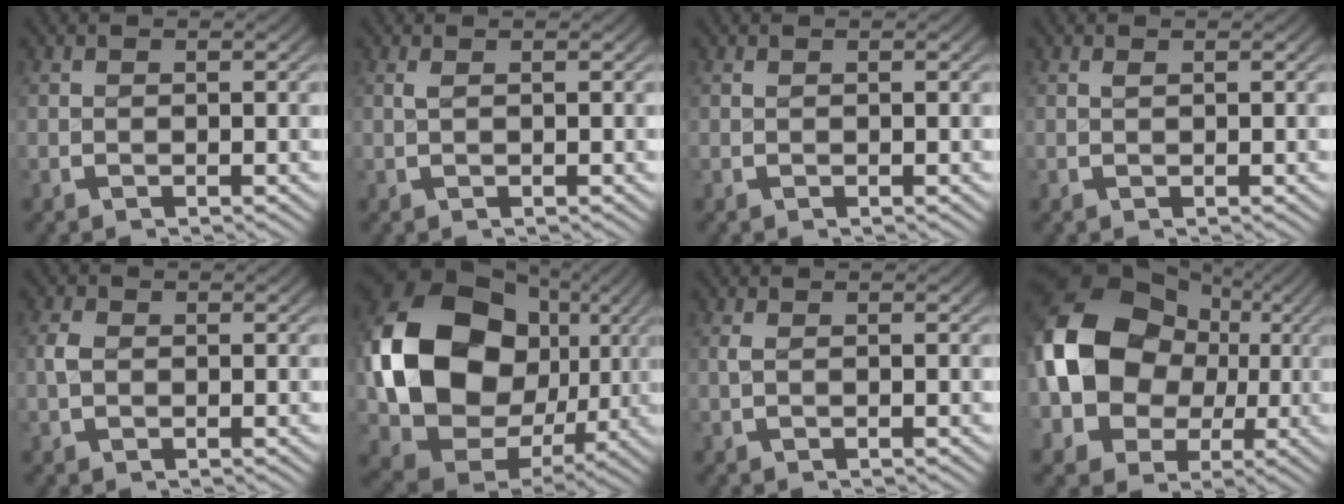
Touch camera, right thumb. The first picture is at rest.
{"total": 0.6, "force": [0.1, 0.1, 0.6], "torque": [-0.014, 0.000, 0.003]}
{"total": 0.0}
{"total": 0.0}
{"total": 1.5, "force": [-0.1, 1.2, 1.0], "torque": [-0.029, -0.003, -0.003]}
{"total": 19.8, "force": [0.1, 14.1, 13.9], "torque": [-0.305, -0.050, 0.022]}
{"total": 0.7, "force": [0.0, 0.2, 0.7], "torque": [-0.019, 0.001, 0.000]}
{"total": 17.0, "force": [0.1, 13.6, 10.2], "torque": [-0.247, -0.049, 0.015]}